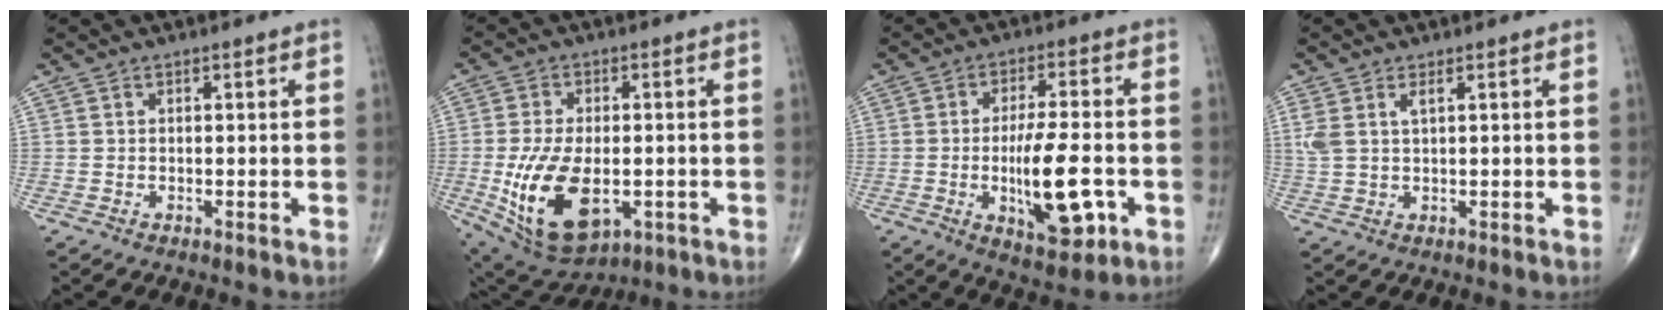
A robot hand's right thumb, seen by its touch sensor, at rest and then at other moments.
{"total": 16.4, "force": [-3.6, 9.1, 13.2], "torque": [-0.244, -0.008, -0.038]}
{"total": 13.7, "force": [-3.2, 4.7, 12.4], "torque": [-0.195, 0.007, -0.043]}
{"total": 3.8, "force": [1.5, 1.6, 3.2], "torque": [-0.083, 0.007, 0.038]}